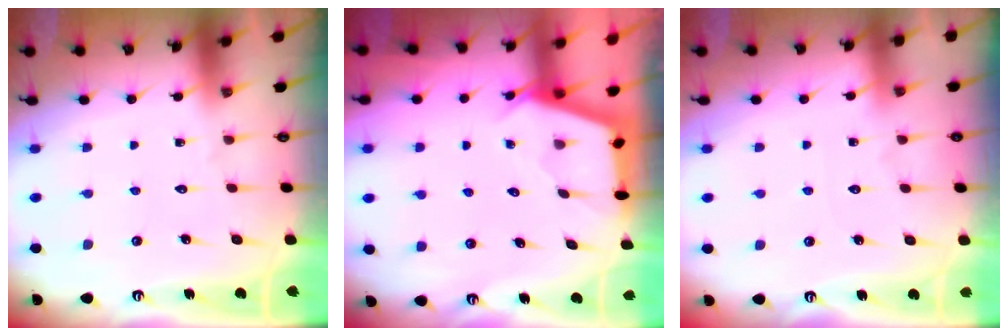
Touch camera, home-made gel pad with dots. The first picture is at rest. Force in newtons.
{"total": 2.5, "press": 2.5, "slide": 0.3}
{"total": 2.8, "press": 2.8, "slide": 0.3}